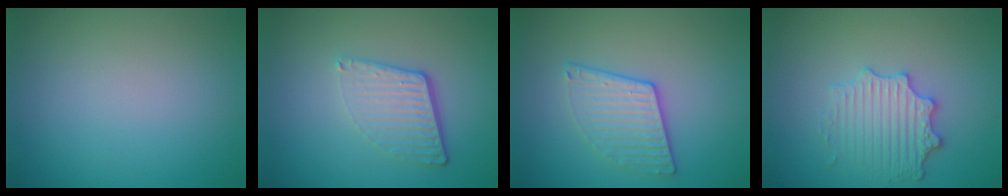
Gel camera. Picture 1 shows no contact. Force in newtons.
{"total": 4.4, "press": 2.9, "slide": 3.3}
{"total": 3.1, "press": 2.9, "slide": 1.1}
{"total": 3.5, "press": 3.3, "slide": 1.0}